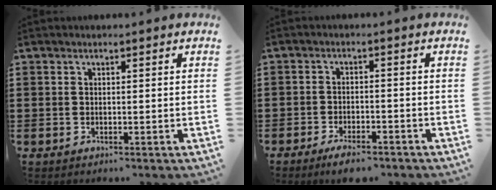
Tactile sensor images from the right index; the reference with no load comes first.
{"total": 3.3, "force": [-3.0, 0.4, 1.2], "torque": [-0.022, 0.003, -0.059]}